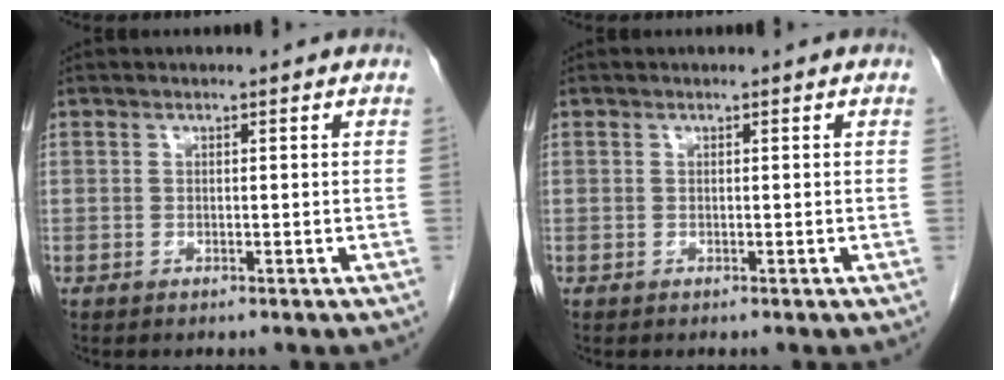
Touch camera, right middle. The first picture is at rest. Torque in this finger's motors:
{"motor_torque": [-0.01, -0.01, 0.00, 0.00]}